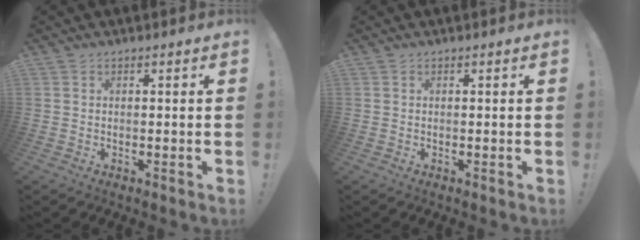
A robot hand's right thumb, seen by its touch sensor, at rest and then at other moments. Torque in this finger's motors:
{"motor_torque": [-0.32, 0.32, -0.12, 0.12, 0.01]}